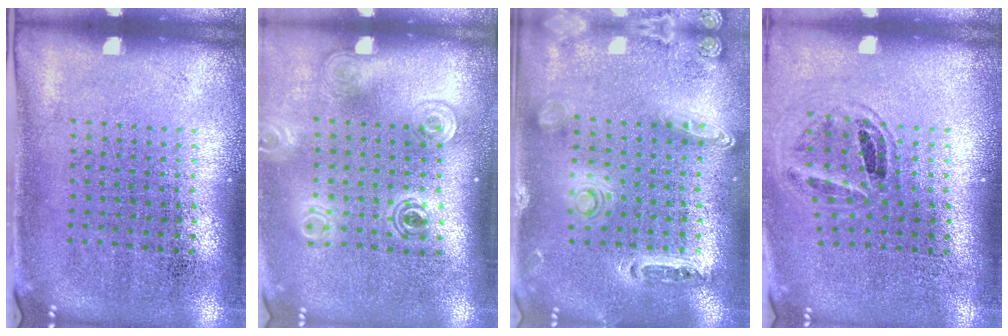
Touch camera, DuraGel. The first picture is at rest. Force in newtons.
{"total": 1.8, "press": 1.4, "slide": 1.2}
{"total": 1.3, "press": 1.3, "slide": 0.2}
{"total": 0.9, "press": 0.9, "slide": 0.3}